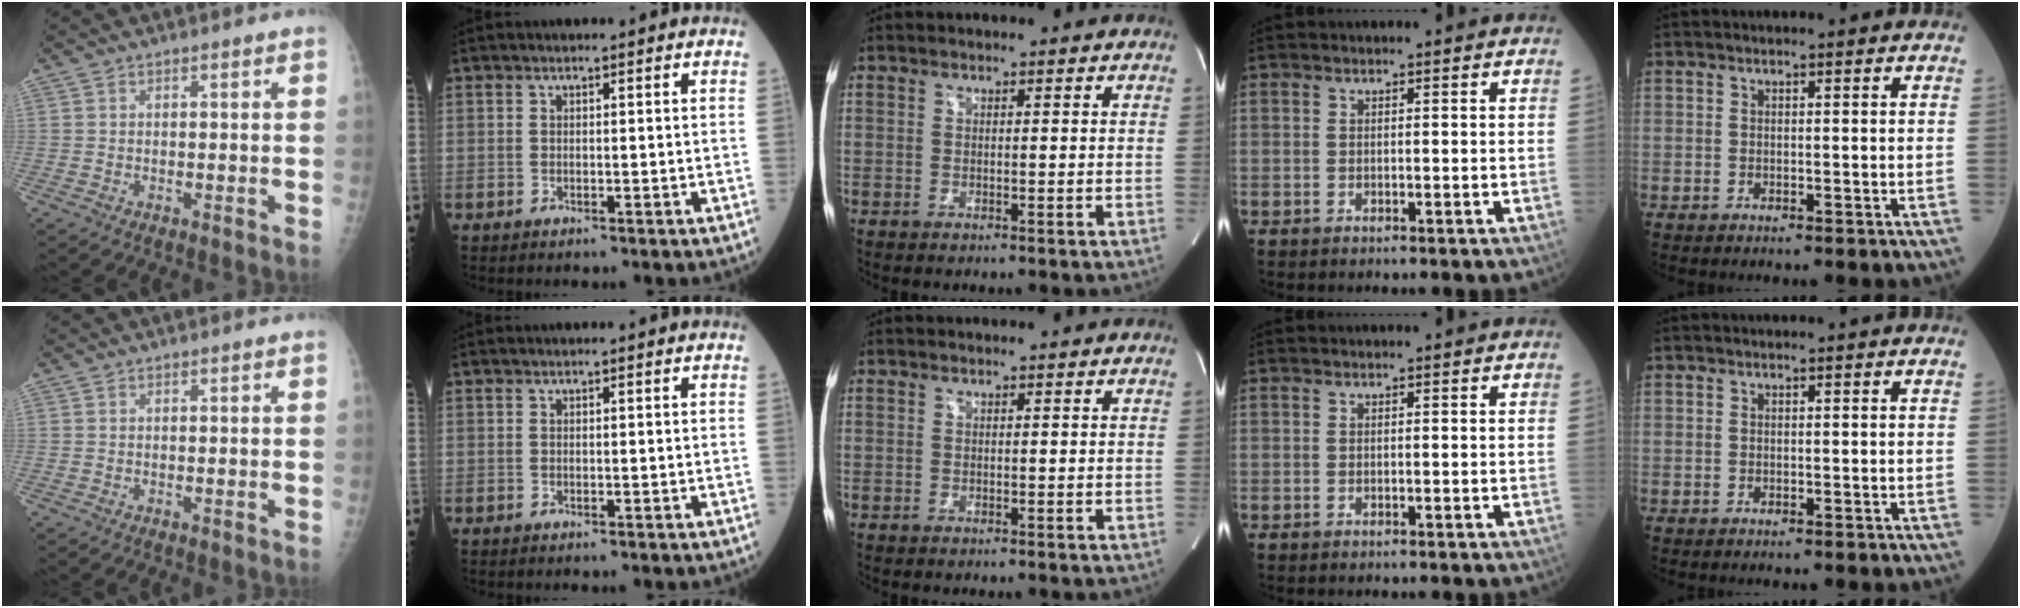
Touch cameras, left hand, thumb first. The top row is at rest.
{}